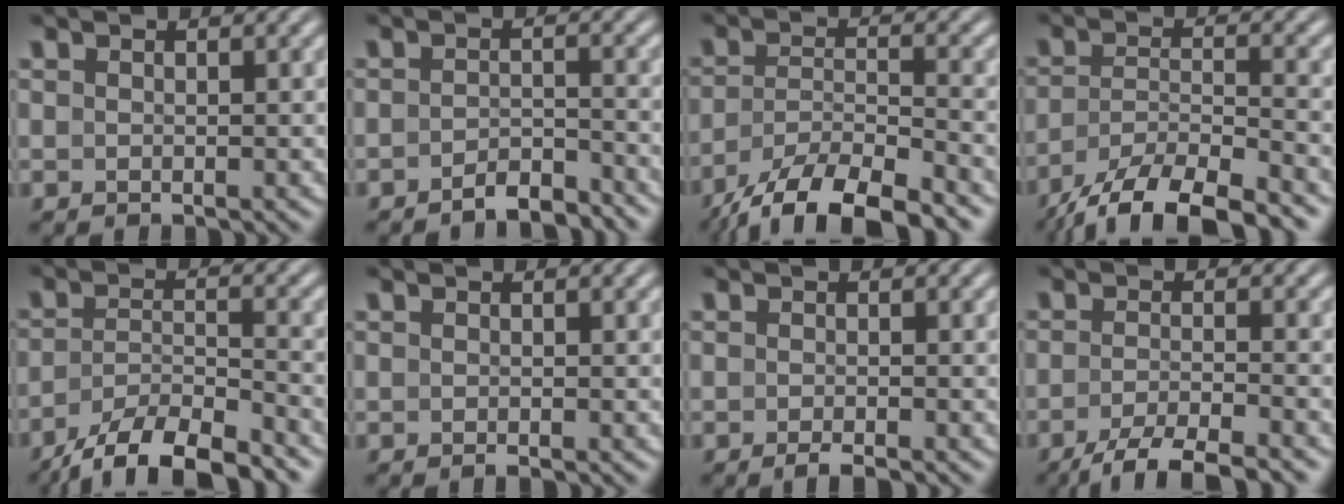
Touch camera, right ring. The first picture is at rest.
{"total": 3.7, "force": [-3.6, 0.4, 0.8], "torque": [-0.002, -0.005, -0.063]}
{"total": 8.7, "force": [-6.2, 4.0, 4.7], "torque": [-0.082, -0.024, -0.090]}
{"total": 8.7, "force": [-6.1, 4.2, 4.6], "torque": [-0.083, -0.023, -0.089]}
{"total": 7.9, "force": [-6.1, 3.4, 3.8], "torque": [-0.060, -0.021, -0.091]}
{"total": 0.6, "force": [-0.5, -0.1, 0.2], "torque": [-0.001, 0.001, -0.010]}
{"total": 1.4, "force": [-1.2, -0.1, 0.5], "torque": [-0.010, -0.001, -0.022]}
{"total": 6.1, "force": [-4.9, 1.5, 3.3], "torque": [-0.048, -0.016, -0.071]}